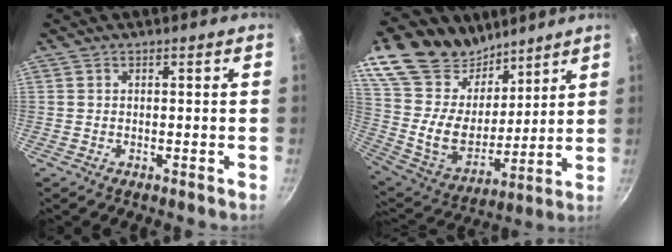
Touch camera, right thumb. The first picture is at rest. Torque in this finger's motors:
{"motor_torque": [-1.27, 1.79, 0.47, -0.11, 0.16]}